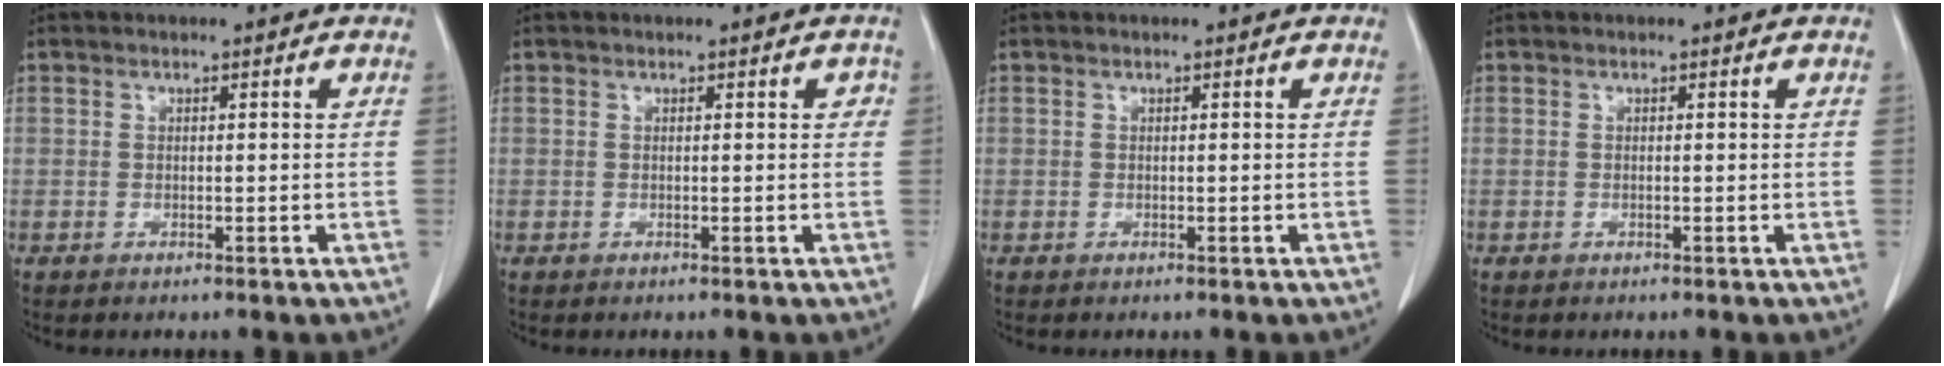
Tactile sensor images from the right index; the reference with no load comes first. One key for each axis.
{"total": 1.0, "fx": 0.3, "fy": 0.6, "fz": 0.7, "tx": -0.005, "ty": 0.008, "tz": 0.003}
{"total": 0.0}
{"total": 0.0}